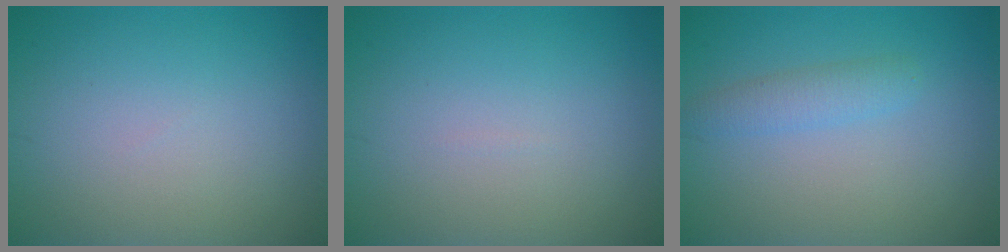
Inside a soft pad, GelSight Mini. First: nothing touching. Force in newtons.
{"total": 0.0}
{"total": 1.9, "press": 1.9, "slide": 0.1}